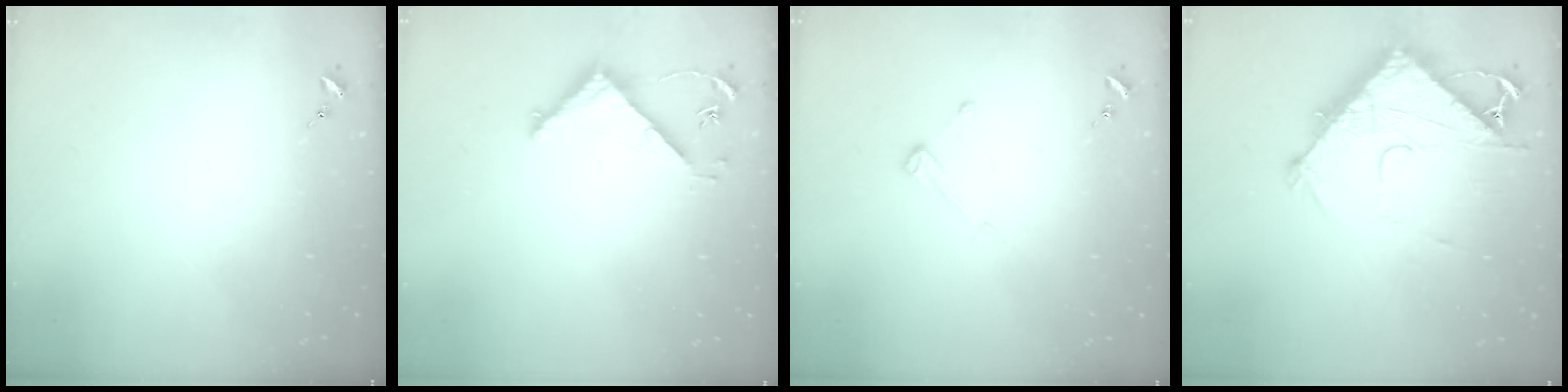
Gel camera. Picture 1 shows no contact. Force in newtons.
{"total": 4.8, "press": 4.8, "slide": 0.3}
{"total": 3.8, "press": 3.8, "slide": 0.4}
{"total": 13.1, "press": 13.0, "slide": 1.0}